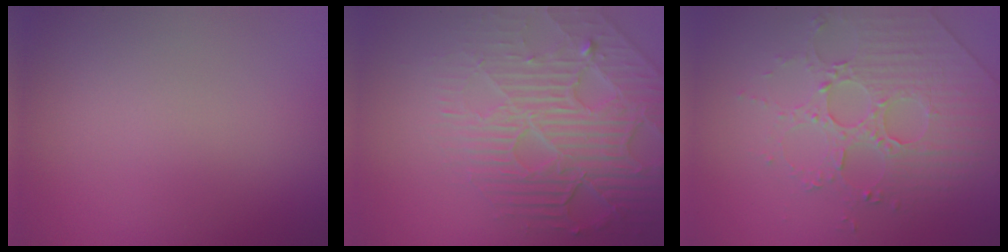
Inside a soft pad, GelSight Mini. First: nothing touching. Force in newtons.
{"total": 6.1, "press": 5.0, "slide": 3.6}
{"total": 4.7, "press": 3.9, "slide": 2.6}